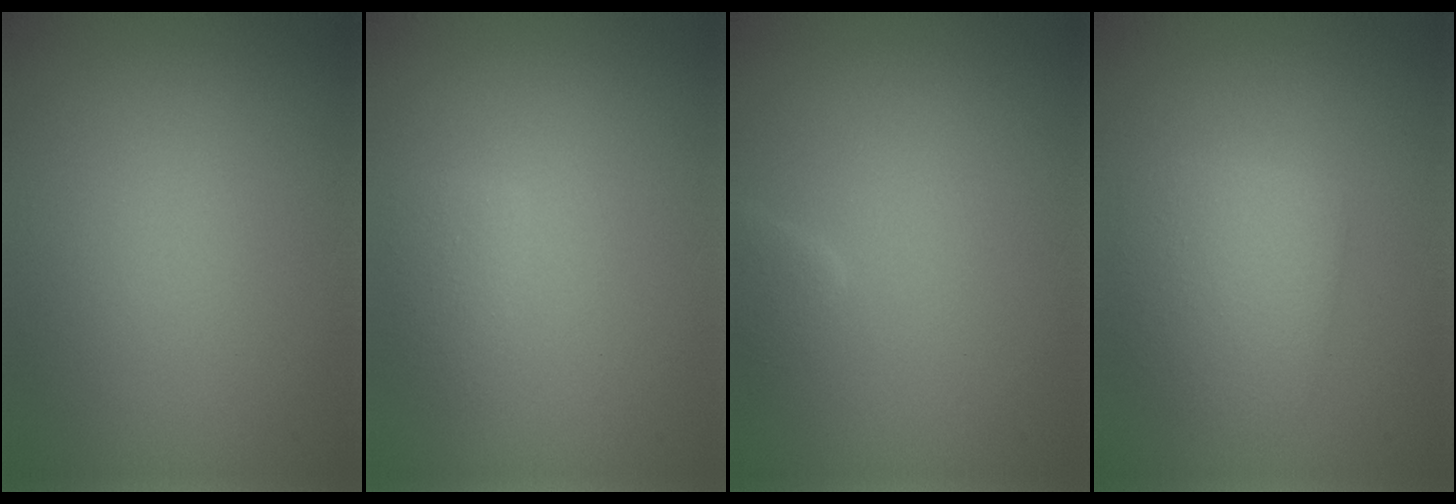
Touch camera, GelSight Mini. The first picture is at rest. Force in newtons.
{"total": 1.2, "press": 1.2, "slide": 0.1}
{"total": 1.2, "press": 1.2, "slide": 0.1}
{"total": 2.9, "press": 2.9, "slide": 0.2}